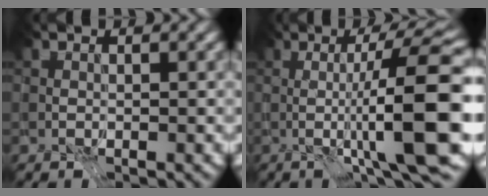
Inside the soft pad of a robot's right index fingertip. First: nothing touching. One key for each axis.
{"total": 9.1, "fx": -2.0, "fy": -0.9, "fz": 8.8, "tx": -0.115, "ty": -0.003, "tz": -0.022}